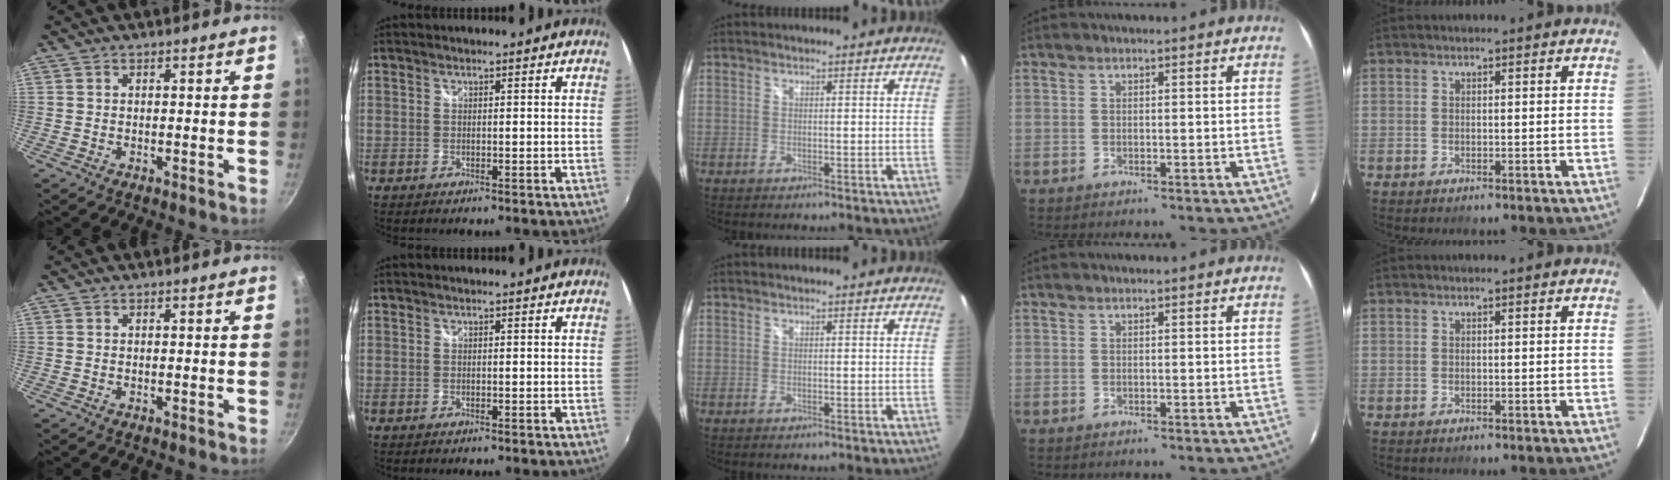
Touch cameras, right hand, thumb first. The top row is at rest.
{}